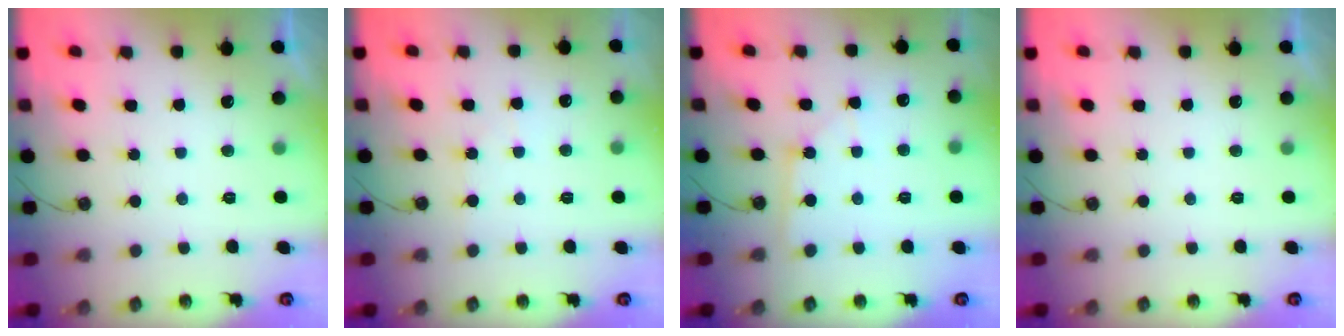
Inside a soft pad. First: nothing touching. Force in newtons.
{"total": 2.4, "press": 2.3, "slide": 0.4}
{"total": 2.7, "press": 2.7, "slide": 0.4}
{"total": 0.0}